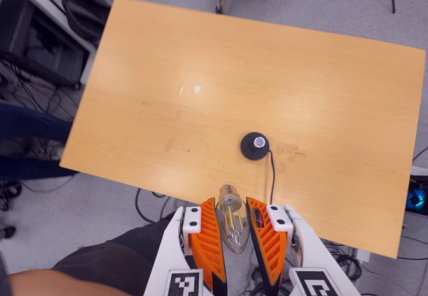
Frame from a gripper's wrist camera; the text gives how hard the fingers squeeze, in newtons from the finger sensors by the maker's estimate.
{"total": 12.5, "left": 13.8, "right": 11.2}